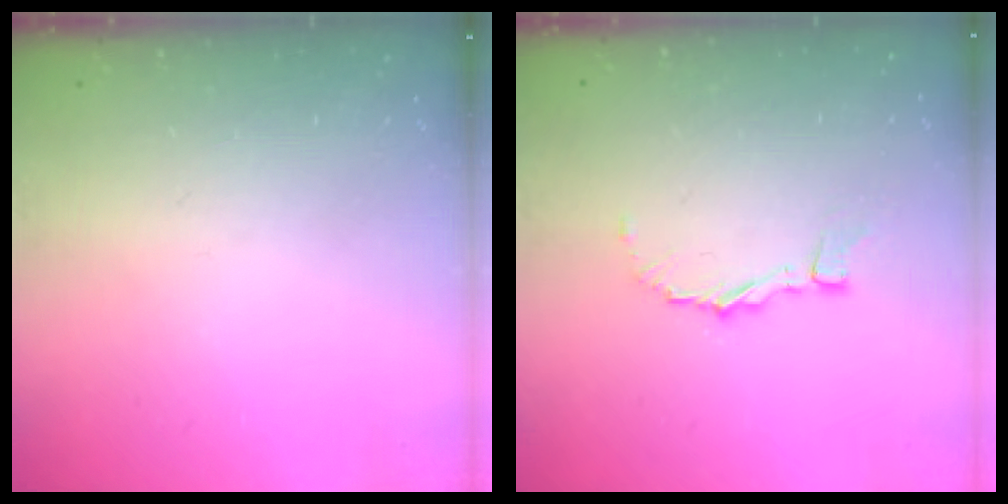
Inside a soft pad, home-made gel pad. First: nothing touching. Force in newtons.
{"total": 4.0, "press": 4.0, "slide": 0.2}